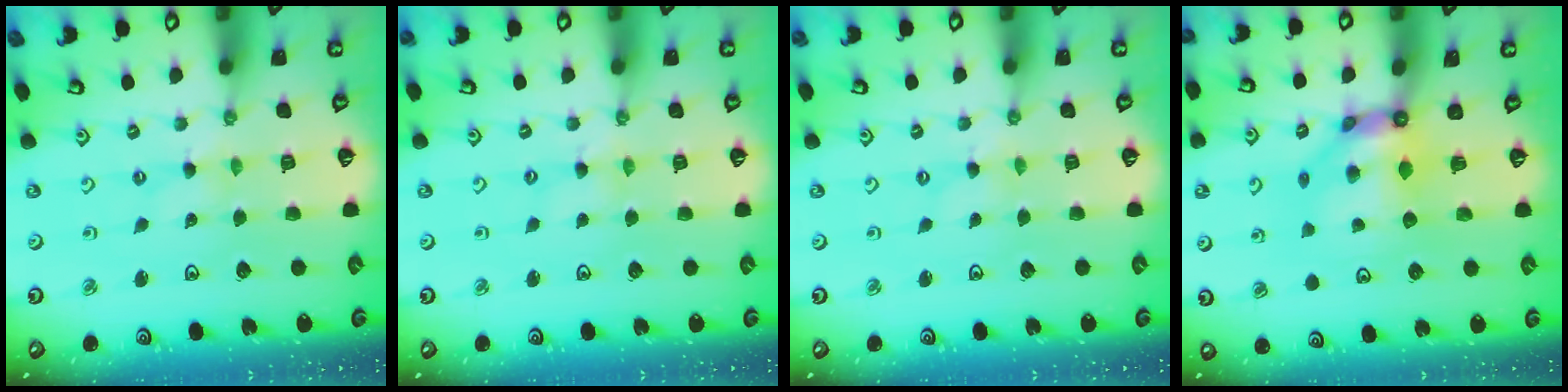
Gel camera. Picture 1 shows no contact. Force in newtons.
{"total": 1.5, "press": 1.5, "slide": 0.2}
{"total": 0.0}
{"total": 7.3, "press": 7.2, "slide": 0.7}